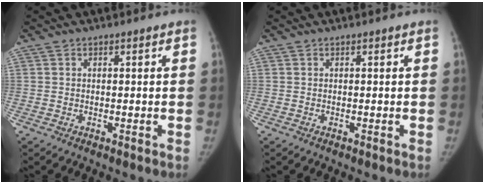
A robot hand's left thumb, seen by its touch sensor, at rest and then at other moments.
{"total": 0.0}